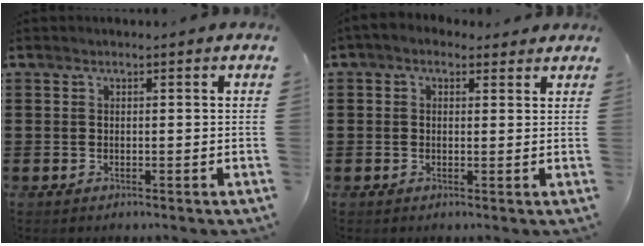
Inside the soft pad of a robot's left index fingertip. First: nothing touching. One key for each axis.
{"total": 1.9, "fx": 1.0, "fy": 1.5, "fz": 0.7, "tx": -0.020, "ty": 0.009, "tz": 0.017}